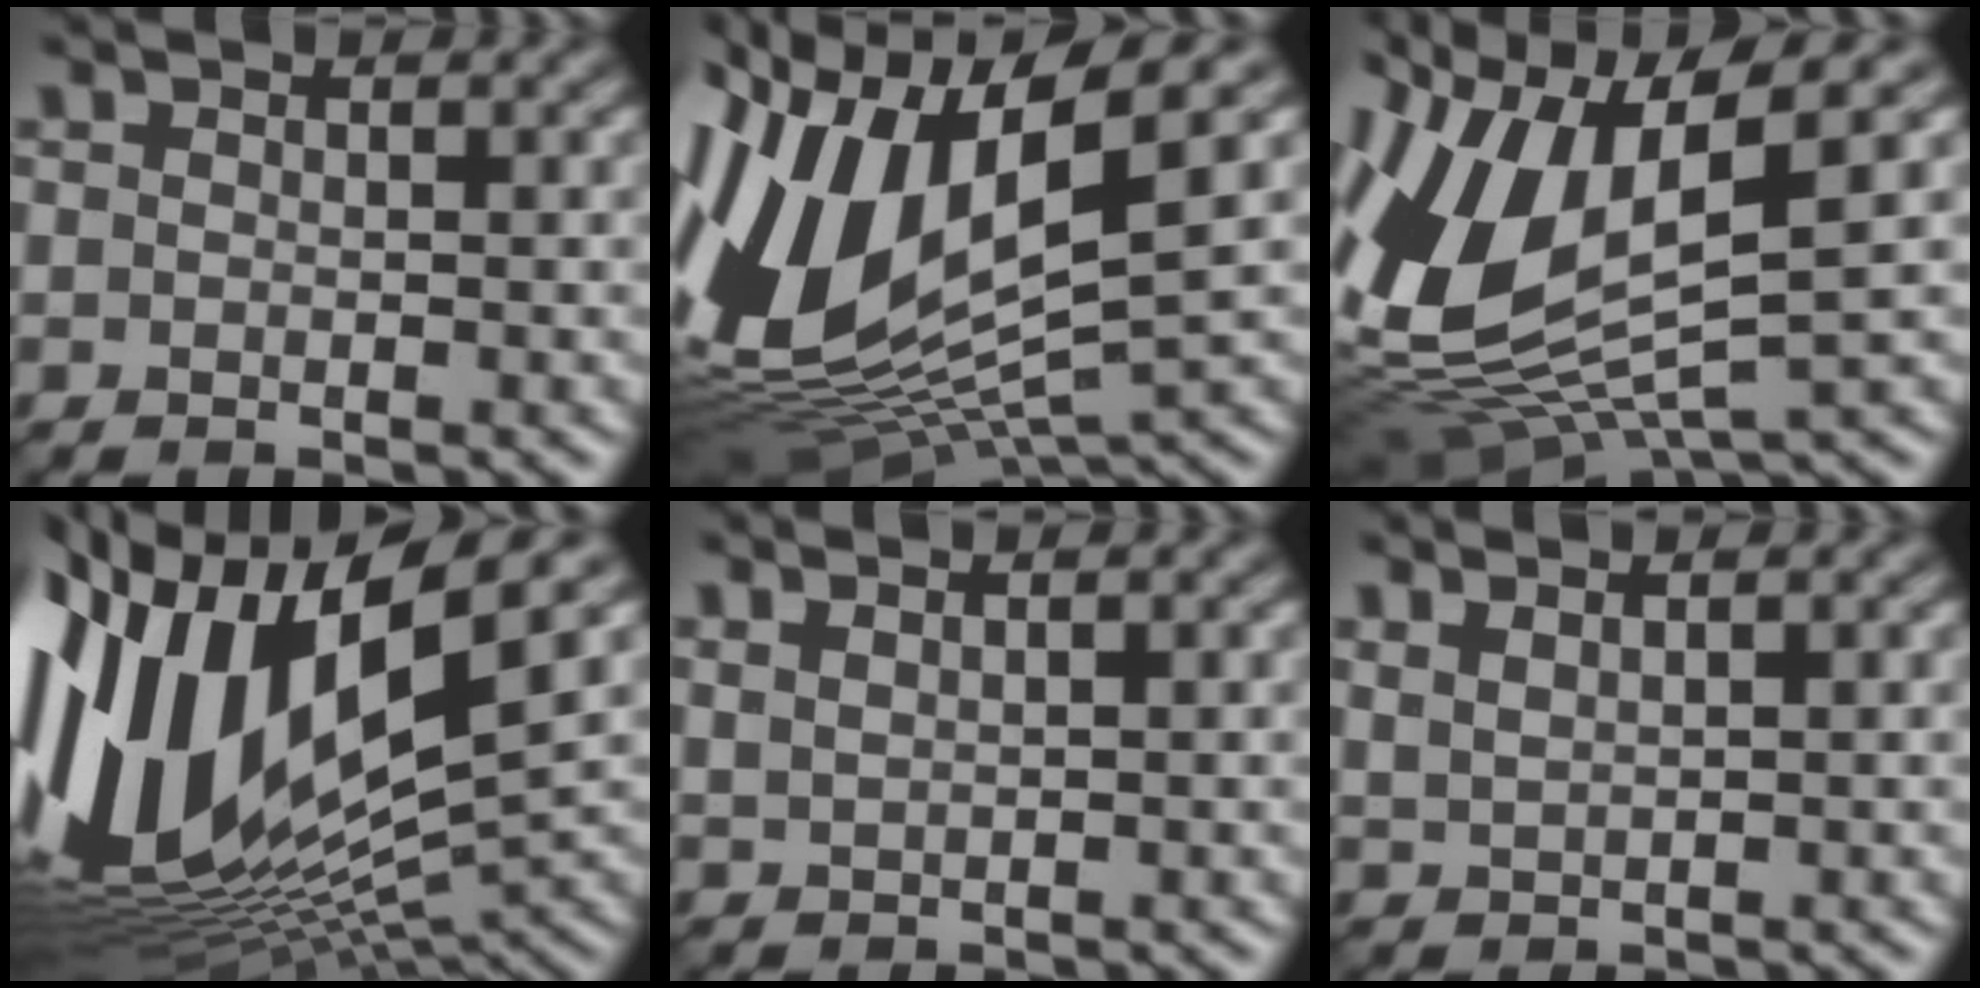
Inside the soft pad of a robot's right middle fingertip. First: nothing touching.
{"total": 15.2, "force": [2.1, 6.9, 13.3], "torque": [-0.304, 0.007, 0.048]}
{"total": 13.1, "force": [0.9, 5.9, 11.6], "torque": [-0.274, -0.008, 0.034]}
{"total": 17.1, "force": [2.1, 6.4, 15.7], "torque": [-0.322, -0.005, 0.041]}
{"total": 1.4, "force": [1.2, 0.1, 0.6], "torque": [-0.016, 0.010, 0.030]}
{"total": 2.0, "force": [1.7, 0.3, 1.0], "torque": [-0.022, 0.018, 0.032]}